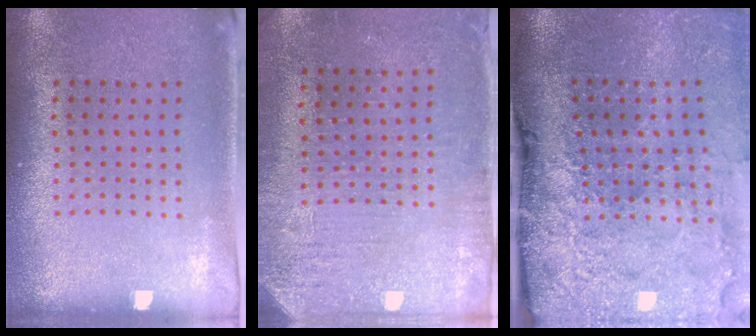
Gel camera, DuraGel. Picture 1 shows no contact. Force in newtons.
{"total": 3.1, "press": 2.6, "slide": 1.7}
{"total": 5.1, "press": 3.8, "slide": 3.3}